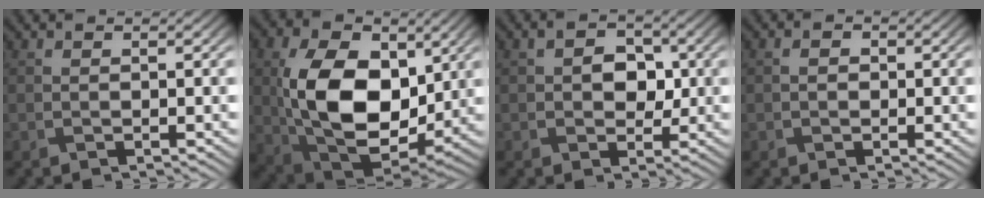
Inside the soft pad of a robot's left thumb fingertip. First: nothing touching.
{"total": 14.9, "force": [1.6, 9.6, 11.3], "torque": [-0.226, -0.001, 0.037]}
{"total": 3.9, "force": [0.2, 2.8, 2.6], "torque": [-0.048, -0.001, -0.003]}
{"total": 1.1, "force": [-0.1, 0.9, 0.5], "torque": [-0.010, -0.003, -0.003]}